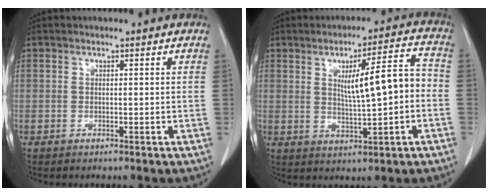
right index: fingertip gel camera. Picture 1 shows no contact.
{"total": 9.3, "force": [0.1, 1.3, 9.2], "torque": [-0.136, 0.018, 0.006]}